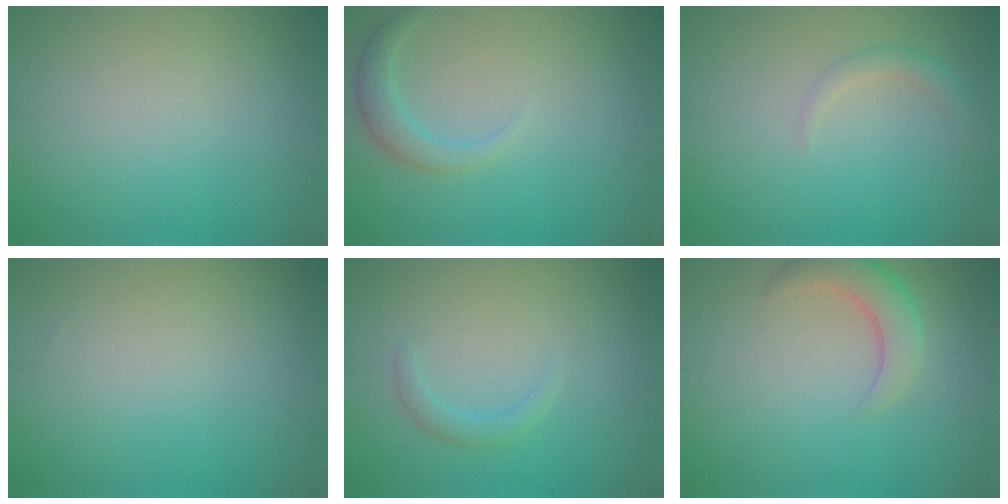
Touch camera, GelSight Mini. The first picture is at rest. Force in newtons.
{"total": 2.1, "press": 2.1, "slide": 0.1}
{"total": 1.3, "press": 1.3, "slide": 0.1}
{"total": 0.0}
{"total": 1.3, "press": 1.3, "slide": 0.1}
{"total": 3.1, "press": 3.1, "slide": 0.3}